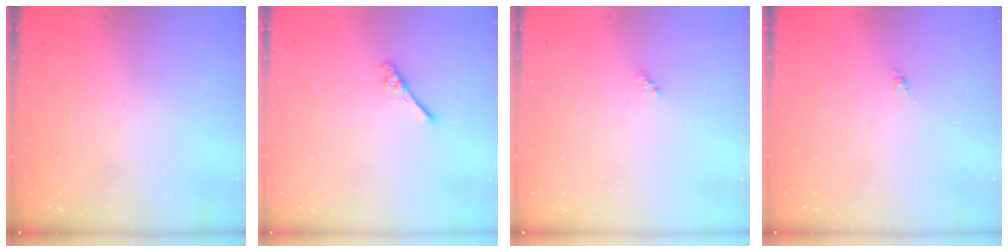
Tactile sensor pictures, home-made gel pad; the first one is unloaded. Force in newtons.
{"total": 3.2, "press": 3.1, "slide": 0.5}
{"total": 2.4, "press": 2.4, "slide": 0.5}
{"total": 0.0}